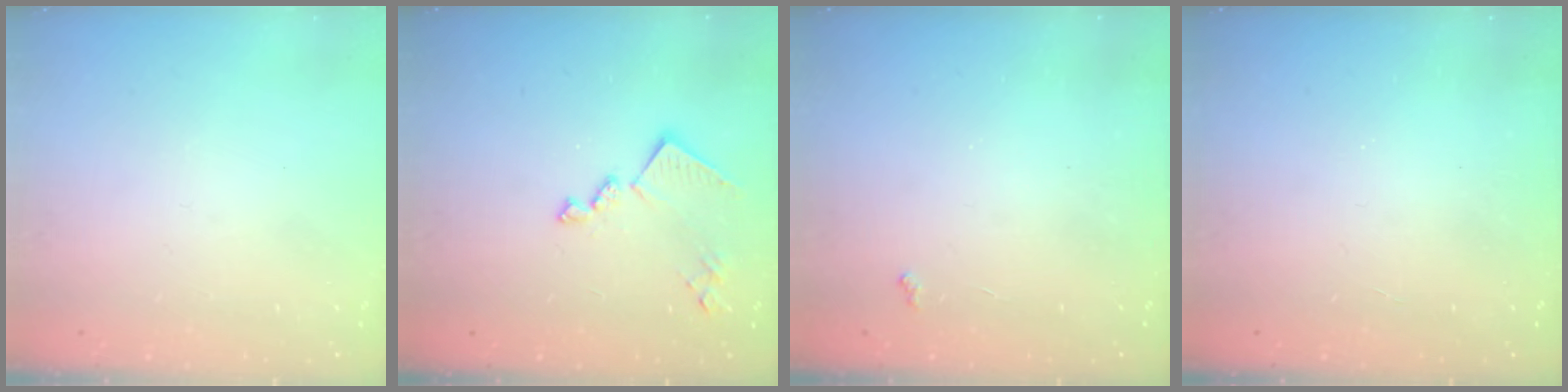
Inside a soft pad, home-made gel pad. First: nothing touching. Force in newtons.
{"total": 12.8, "press": 12.8, "slide": 0.3}
{"total": 2.9, "press": 2.8, "slide": 0.5}
{"total": 2.1, "press": 2.1, "slide": 0.4}